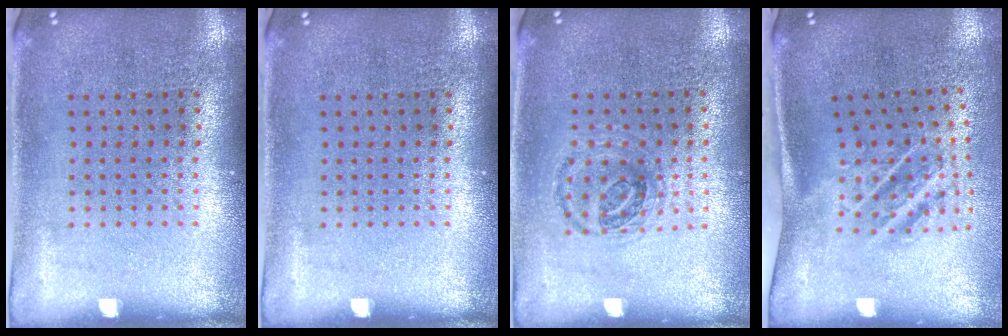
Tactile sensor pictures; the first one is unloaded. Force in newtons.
{"total": 0.0}
{"total": 0.9, "press": 0.9, "slide": 0.2}
{"total": 1.9, "press": 1.2, "slide": 1.5}